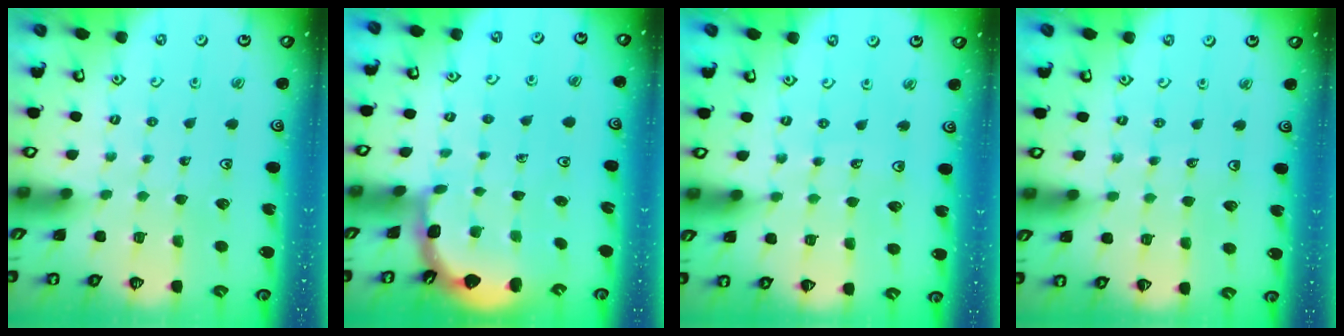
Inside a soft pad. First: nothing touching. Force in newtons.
{"total": 1.9, "press": 1.9, "slide": 0.2}
{"total": 4.0, "press": 3.6, "slide": 1.7}
{"total": 2.4, "press": 2.4, "slide": 0.2}